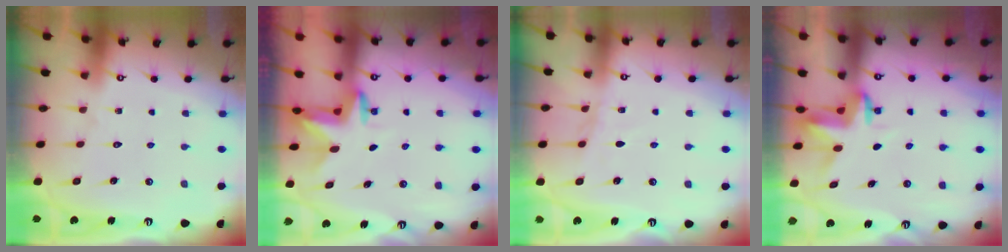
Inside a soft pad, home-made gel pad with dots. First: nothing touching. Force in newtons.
{"total": 2.7, "press": 2.7, "slide": 0.2}
{"total": 4.4, "press": 4.4, "slide": 0.5}
{"total": 3.5, "press": 3.5, "slide": 0.2}